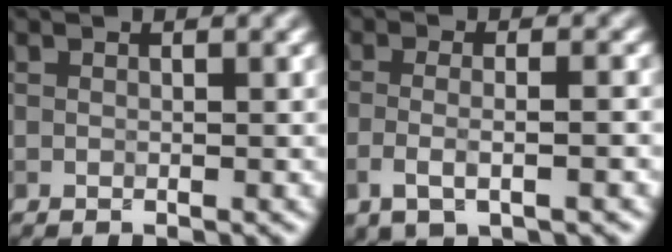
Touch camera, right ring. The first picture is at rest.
{"total": 3.5, "force": [-1.1, 1.1, 3.1], "torque": [-0.056, -0.004, -0.022]}